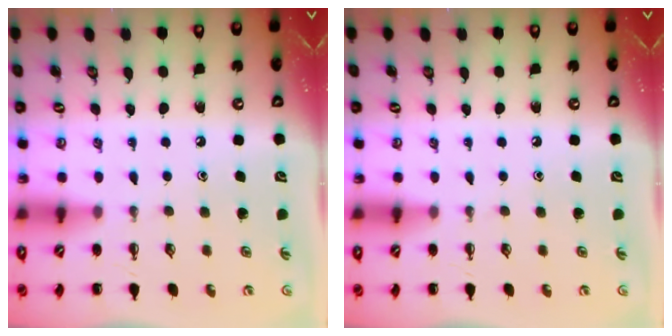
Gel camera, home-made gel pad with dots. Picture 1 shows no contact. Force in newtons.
{"total": 0.0}